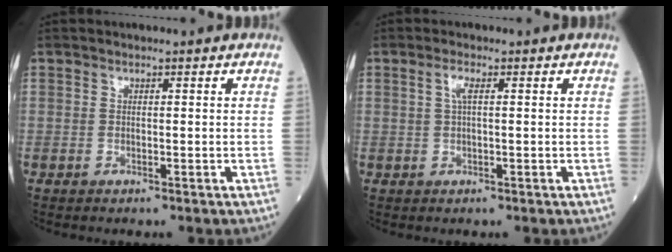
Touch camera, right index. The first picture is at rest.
{"total": 1.7, "force": [0.5, 0.3, 1.6], "torque": [-0.039, 0.004, 0.008]}